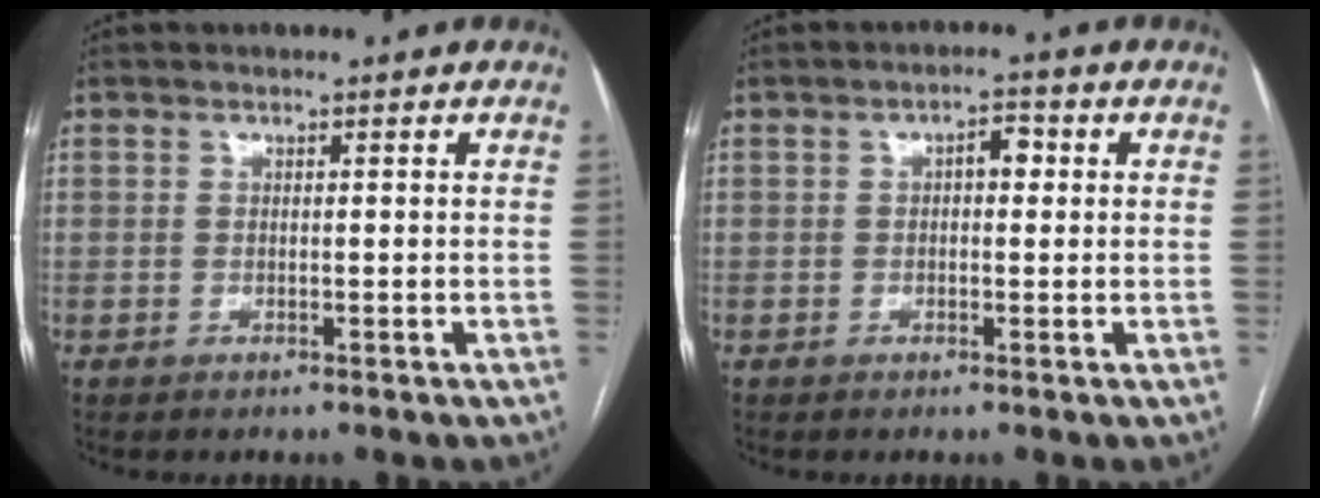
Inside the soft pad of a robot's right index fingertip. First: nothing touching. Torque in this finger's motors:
{"motor_torque": [0.21, 0.02, 0.07, 0.04]}